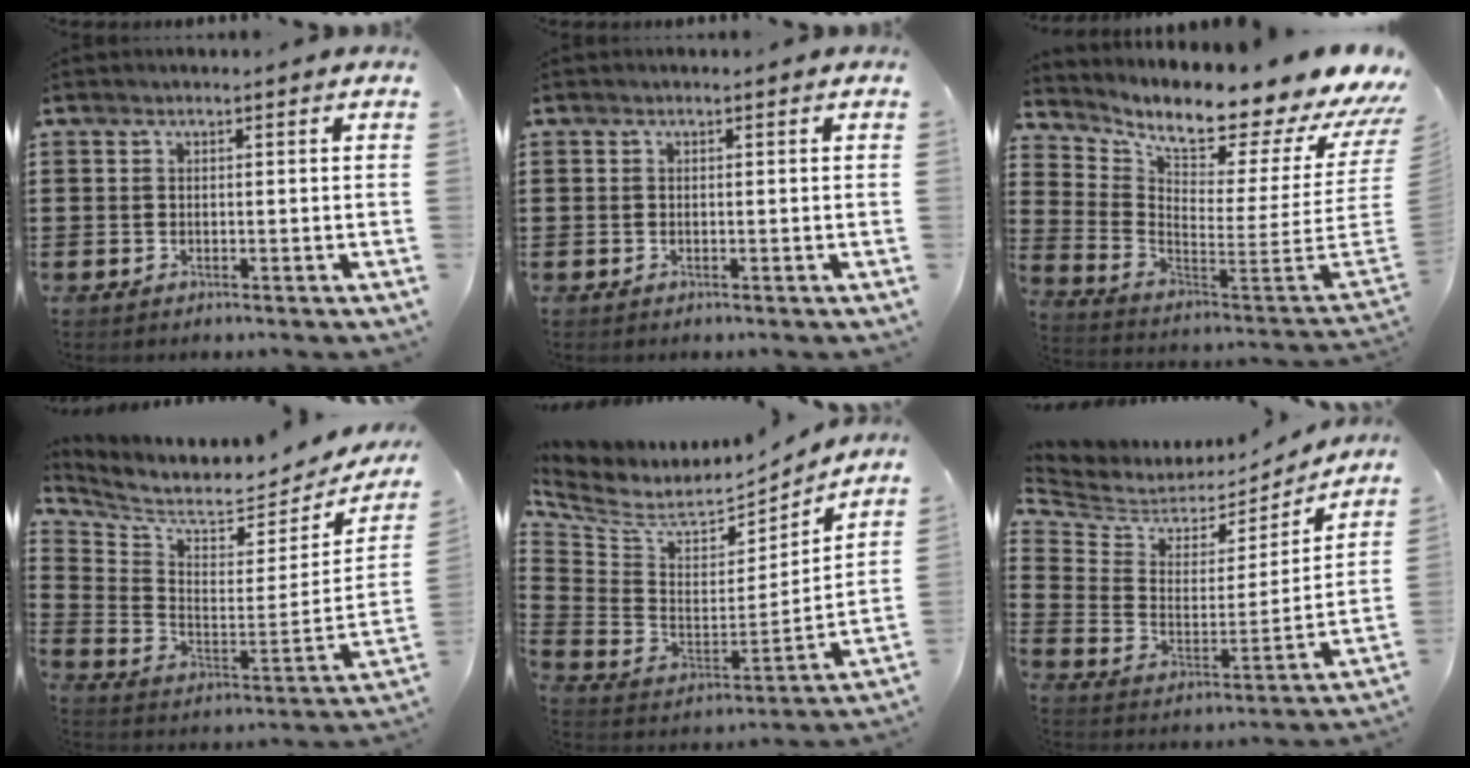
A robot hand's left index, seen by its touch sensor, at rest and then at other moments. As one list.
[{"total": 0.0}, {"total": 7.6, "force": [6.0, 0.5, 4.6], "torque": [-0.089, -0.081, 0.085]}, {"total": 5.2, "force": [5.0, 0.1, 1.5], "torque": [-0.060, -0.061, 0.080]}, {"total": 6.7, "force": [5.4, 2.8, 2.8], "torque": [-0.089, -0.049, 0.092]}, {"total": 5.0, "force": [4.4, 2.2, 0.6], "torque": [-0.048, -0.039, 0.072]}]